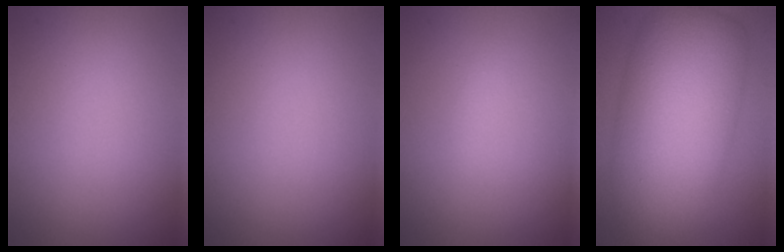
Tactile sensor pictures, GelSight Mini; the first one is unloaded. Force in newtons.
{"total": 0.0}
{"total": 0.6, "press": 0.6, "slide": 0.0}
{"total": 11.4, "press": 11.4, "slide": 0.2}